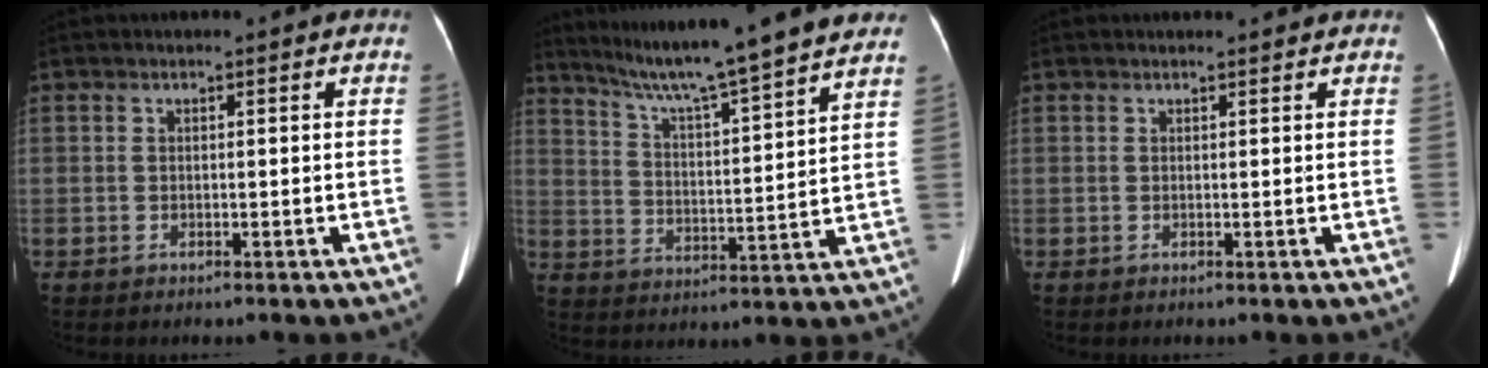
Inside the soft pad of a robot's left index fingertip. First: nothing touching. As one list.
[{"total": 18.4, "force": [16.2, -1.1, 8.7], "torque": [-0.144, -0.008, 0.232]}, {"total": 2.0, "force": [1.9, 0.2, 0.3], "torque": [-0.009, 0.009, 0.021]}]